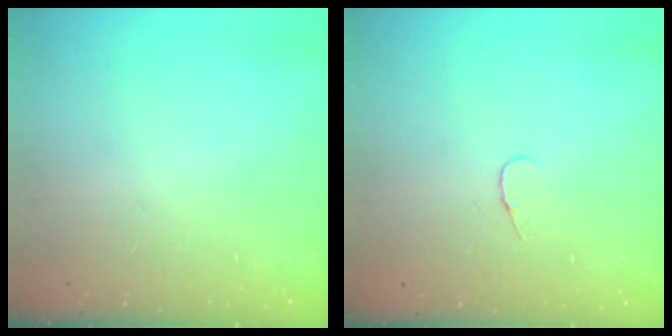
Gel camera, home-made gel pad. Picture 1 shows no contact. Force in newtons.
{"total": 4.0, "press": 4.0, "slide": 0.4}